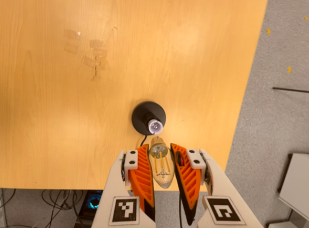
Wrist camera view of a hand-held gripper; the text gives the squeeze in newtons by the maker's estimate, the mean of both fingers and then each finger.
{"total": 19.9, "left": 21.5, "right": 18.3}